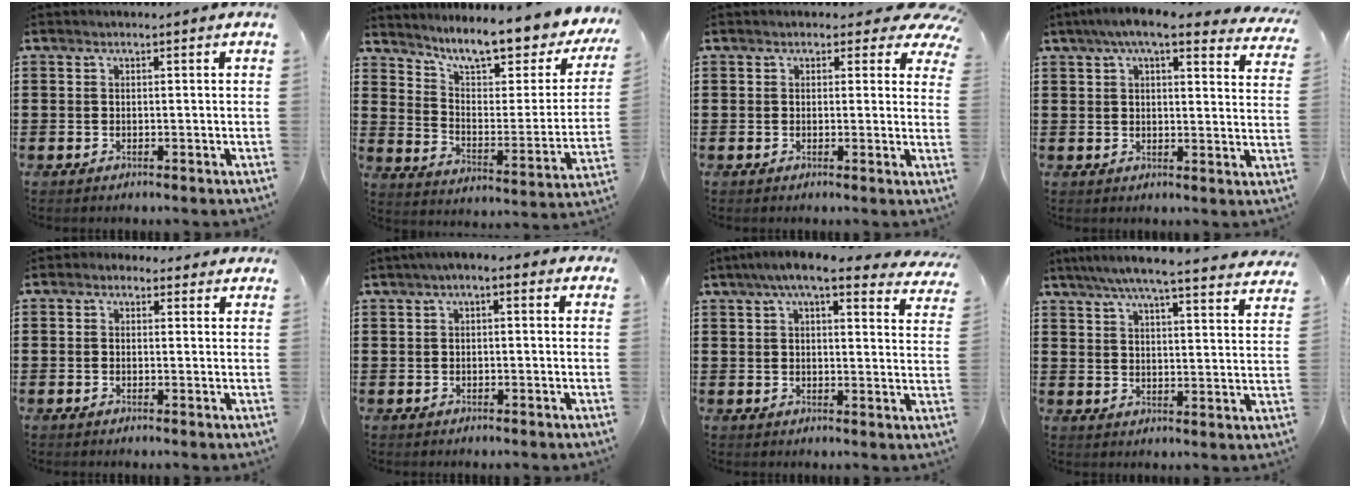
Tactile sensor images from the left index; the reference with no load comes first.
{"total": 9.7, "force": [8.3, 0.8, 5.0], "torque": [-0.105, -0.060, 0.135]}
{"total": 3.0, "force": [2.0, 1.5, 1.6], "torque": [-0.016, -0.007, 0.030]}
{"total": 7.3, "force": [5.9, 0.7, 4.2], "torque": [-0.090, -0.012, 0.102]}
{"total": 1.5, "force": [0.8, 1.1, 0.5], "torque": [-0.015, 0.007, 0.015]}
{"total": 1.8, "force": [-0.1, 0.7, 1.7], "torque": [-0.029, 0.004, -0.005]}
{"total": 7.6, "force": [6.1, 0.7, 4.4], "torque": [-0.096, -0.013, 0.107]}
{"total": 6.4, "force": [5.6, -0.3, 3.0], "torque": [-0.078, -0.028, 0.096]}